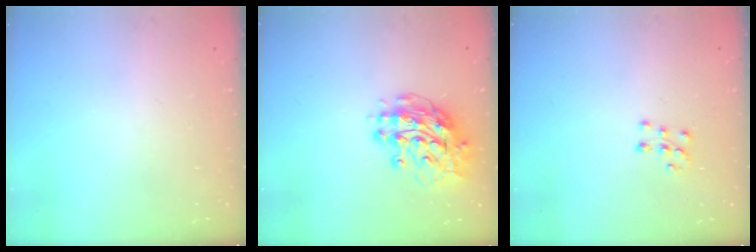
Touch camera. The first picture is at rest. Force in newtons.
{"total": 13.7, "press": 13.6, "slide": 1.5}
{"total": 7.6, "press": 7.6, "slide": 0.5}